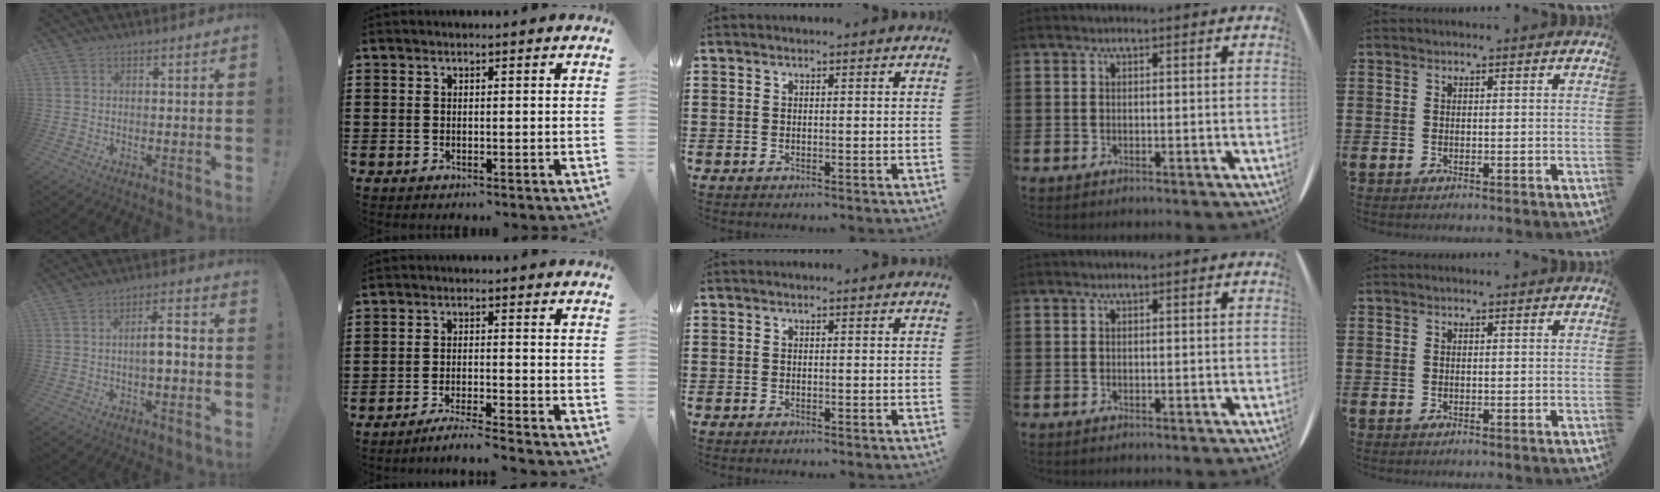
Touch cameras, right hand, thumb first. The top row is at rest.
{"thumb": {"total": 5.8, "force": [-1.1, 1.7, 5.4], "torque": [-0.079, 0.006, -0.023]}, "index": {"total": 3.1, "force": [-3.0, -0.4, 0.9], "torque": [-0.017, -0.002, -0.059]}}